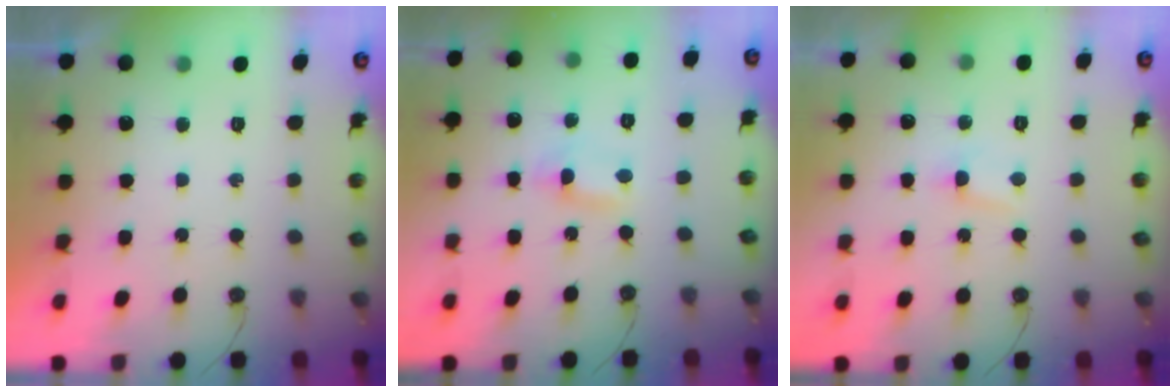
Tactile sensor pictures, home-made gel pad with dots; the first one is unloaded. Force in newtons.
{"total": 1.1, "press": 0.8, "slide": 0.6}
{"total": 2.8, "press": 2.8, "slide": 0.4}